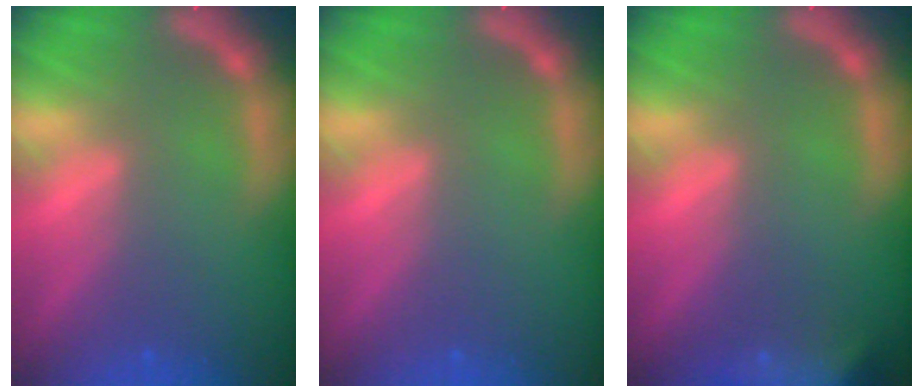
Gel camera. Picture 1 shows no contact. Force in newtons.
{"total": 0.0}
{"total": 9.5}